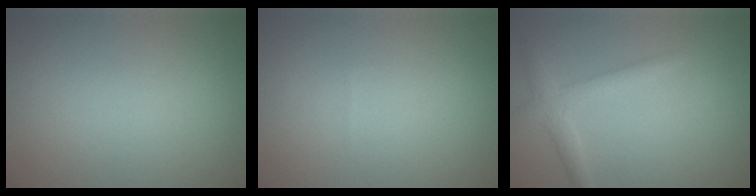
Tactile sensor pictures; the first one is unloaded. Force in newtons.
{"total": 0.0}
{"total": 2.4, "press": 2.4, "slide": 0.1}